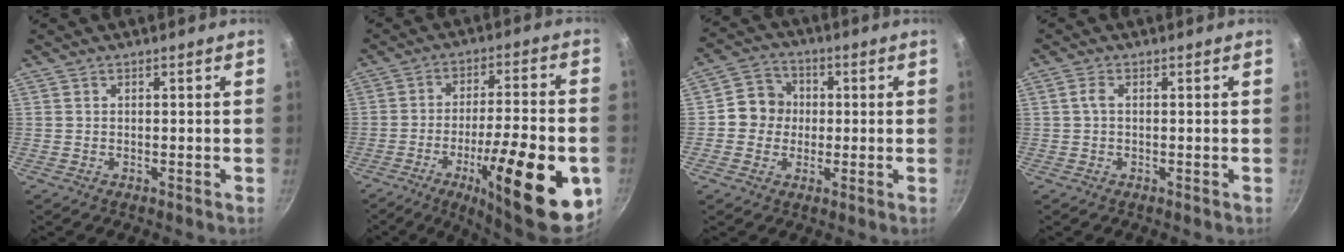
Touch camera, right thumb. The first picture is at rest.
{"total": 24.2, "force": [-8.5, 6.9, 21.6], "torque": [-0.289, 0.023, -0.120]}
{"total": 7.3, "force": [0.0, 6.8, 2.6], "torque": [-0.005, 0.016, -0.018]}
{"total": 1.6, "force": [0.1, 0.8, 1.4], "torque": [-0.034, 0.007, 0.001]}